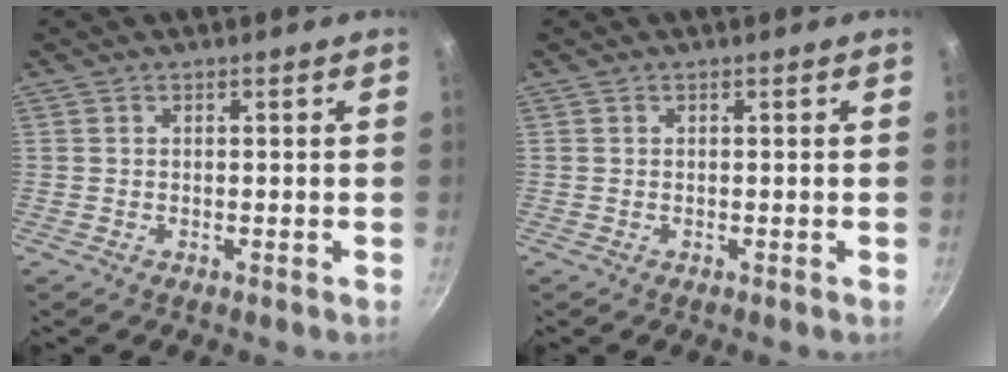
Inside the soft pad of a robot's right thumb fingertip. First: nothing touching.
{"total": 0.0}